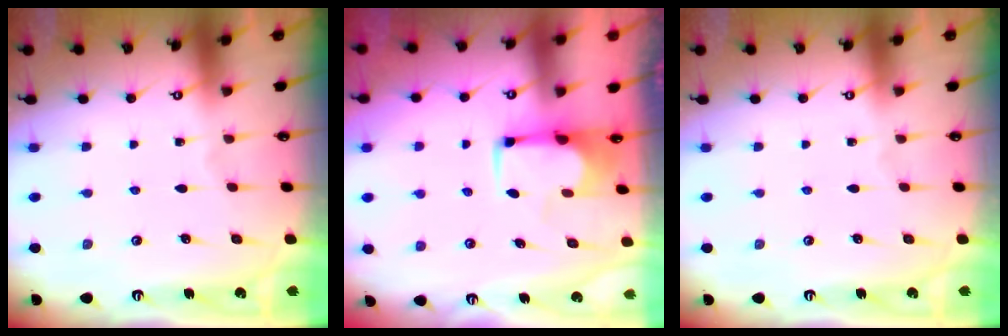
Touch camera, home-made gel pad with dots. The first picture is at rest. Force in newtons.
{"total": 2.0, "press": 1.7, "slide": 1.0}
{"total": 0.0}